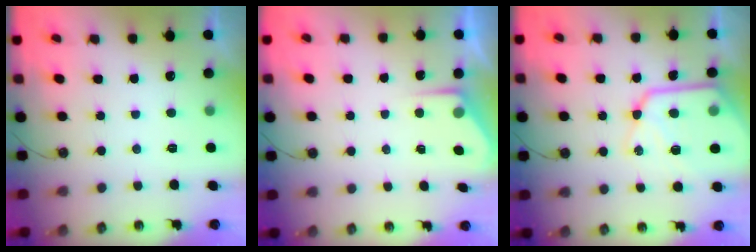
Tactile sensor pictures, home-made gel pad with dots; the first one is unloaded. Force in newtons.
{"total": 3.2, "press": 3.2, "slide": 0.5}
{"total": 15.6, "press": 15.6, "slide": 0.9}